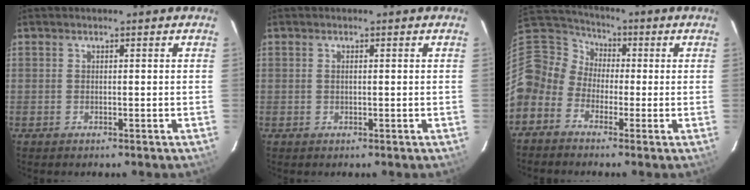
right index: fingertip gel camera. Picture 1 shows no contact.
{"total": 0.7, "force": [0.1, 0.2, 0.7], "torque": [-0.014, 0.002, 0.000]}
{"total": 10.4, "force": [-2.8, 9.4, 3.6], "torque": [-0.096, 0.032, -0.081]}